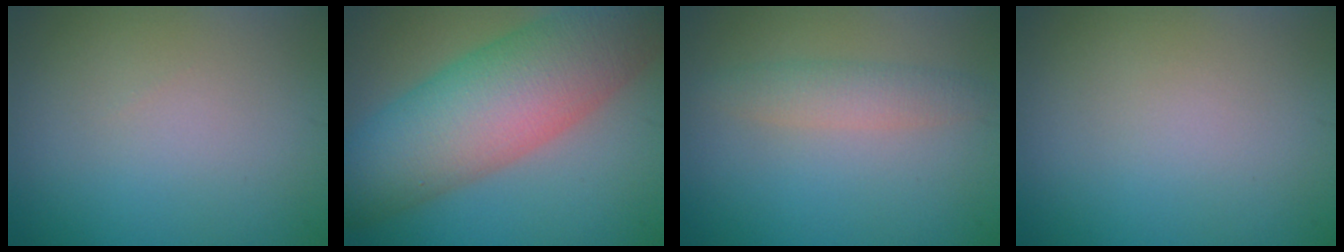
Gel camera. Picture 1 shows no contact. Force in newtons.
{"total": 11.3, "press": 11.3, "slide": 0.5}
{"total": 2.2, "press": 2.2, "slide": 0.1}
{"total": 0.0}